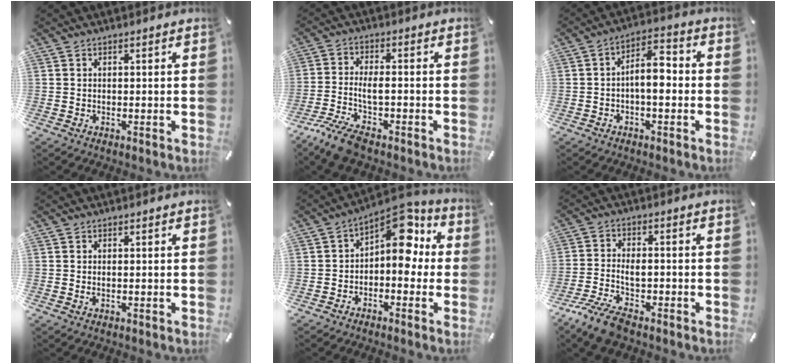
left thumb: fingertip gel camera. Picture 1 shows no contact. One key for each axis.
{"total": 7.6, "fx": -4.4, "fy": 2.6, "fz": 5.6, "tx": -0.123, "ty": 0.008, "tz": -0.081}
{"total": 7.4, "fx": -1.6, "fy": 3.5, "fz": 6.4, "tx": -0.108, "ty": 0.014, "tz": -0.029}
{"total": 0.7, "fx": 0.0, "fy": 0.2, "fz": 0.6, "tx": -0.013, "ty": -0.001, "tz": -0.001}
{"total": 11.2, "fx": 3.5, "fy": 6.3, "fz": 8.6, "tx": -0.110, "ty": -0.032, "tz": 0.057}
{"total": 7.7, "fx": -4.1, "fy": 4.0, "fz": 5.1, "tx": -0.113, "ty": 0.015, "tz": -0.078}